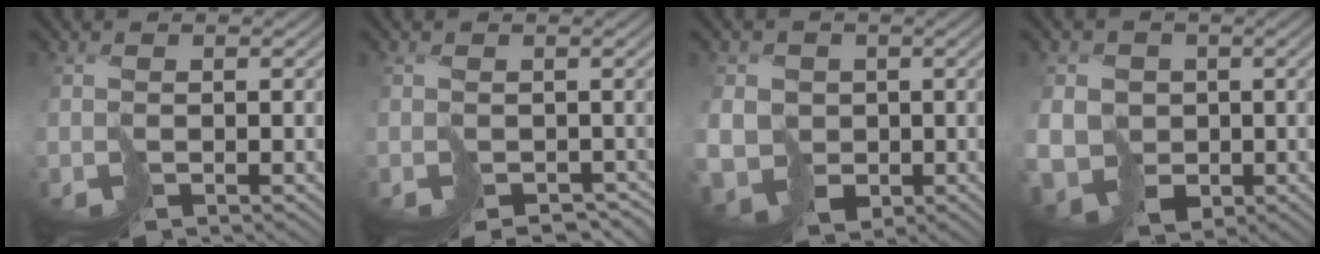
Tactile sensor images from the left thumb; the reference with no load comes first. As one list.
[{"total": 2.4, "force": [-1.4, 1.8, 0.8], "torque": [-0.007, -0.012, -0.011]}, {"total": 7.6, "force": [-0.8, 7.1, 2.7], "torque": [-0.076, -0.030, -0.029]}, {"total": 8.7, "force": [-1.0, 8.0, 3.1], "torque": [-0.089, -0.033, -0.032]}]